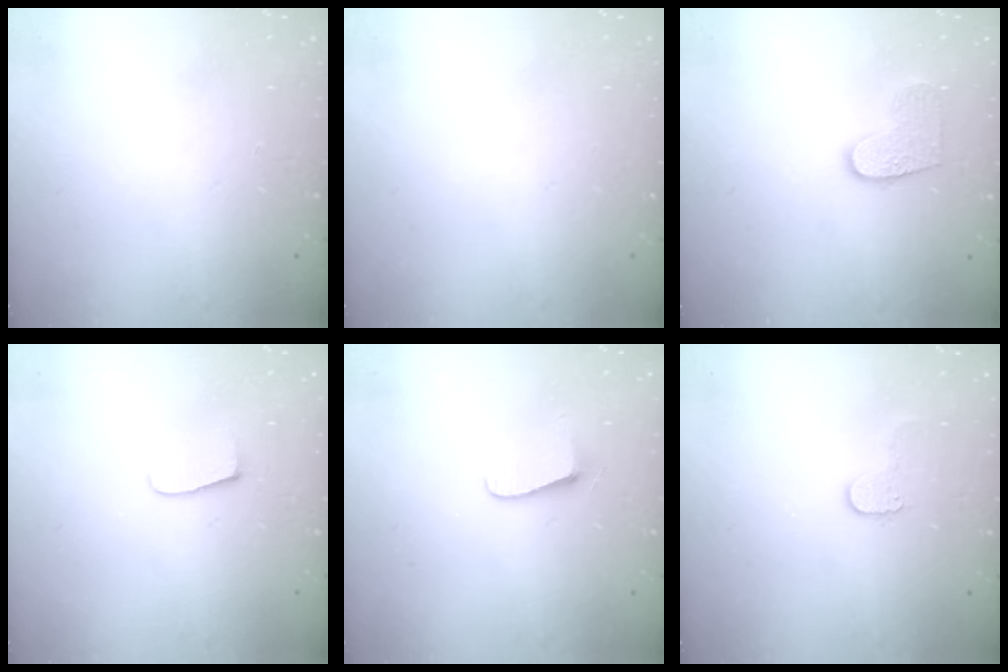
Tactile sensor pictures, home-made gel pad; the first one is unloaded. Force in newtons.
{"total": 0.0}
{"total": 7.4, "press": 7.4, "slide": 0.2}
{"total": 5.2, "press": 5.2, "slide": 0.7}
{"total": 5.6, "press": 5.6, "slide": 0.7}
{"total": 5.4, "press": 5.4, "slide": 0.5}